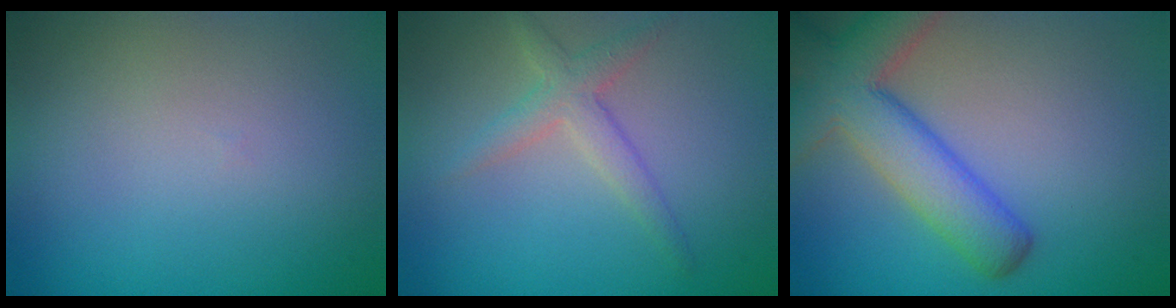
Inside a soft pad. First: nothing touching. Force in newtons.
{"total": 2.5, "press": 2.5, "slide": 0.2}
{"total": 7.6, "press": 7.6, "slide": 0.5}